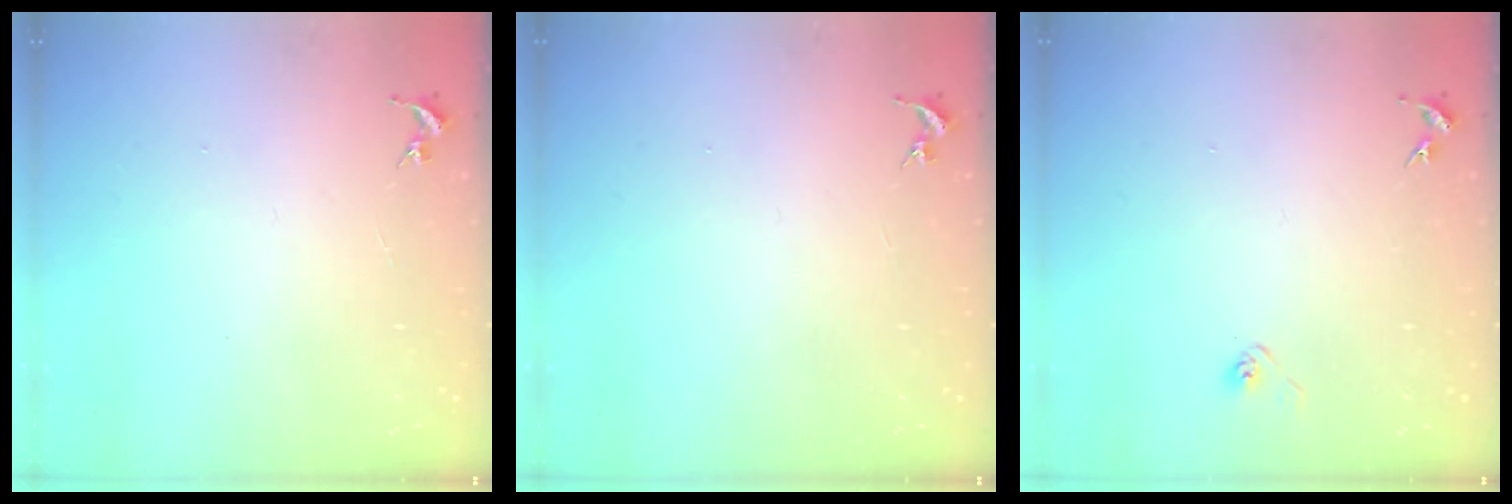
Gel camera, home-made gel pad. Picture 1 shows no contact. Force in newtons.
{"total": 0.0}
{"total": 2.8, "press": 2.6, "slide": 1.1}